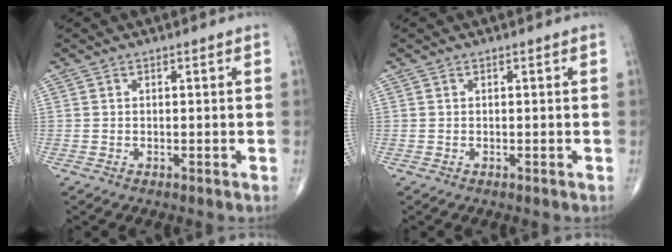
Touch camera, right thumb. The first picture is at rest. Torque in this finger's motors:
{"motor_torque": [0.00, 0.00, 0.00, 0.00, 0.00]}